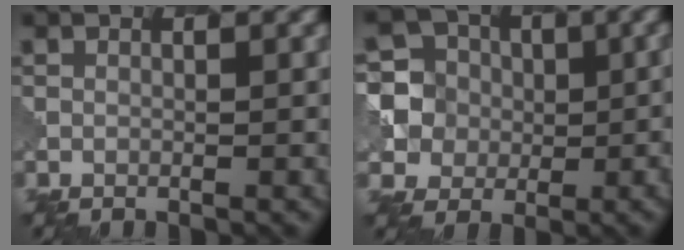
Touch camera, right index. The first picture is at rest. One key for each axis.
{"total": 9.9, "fx": 0.9, "fy": 9.5, "fz": 2.6, "tx": -0.076, "ty": 0.026, "tz": 0.009}